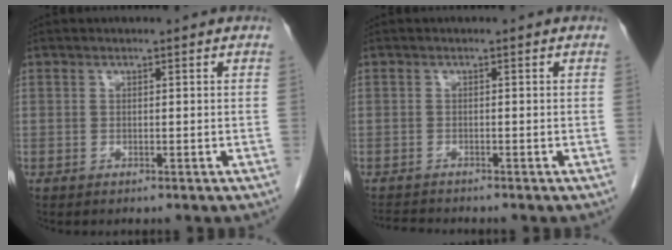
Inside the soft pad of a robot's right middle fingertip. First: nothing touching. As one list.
[{"total": 2.2, "force": [-2.2, -0.1, 0.3], "torque": [-0.007, -0.012, -0.039]}]